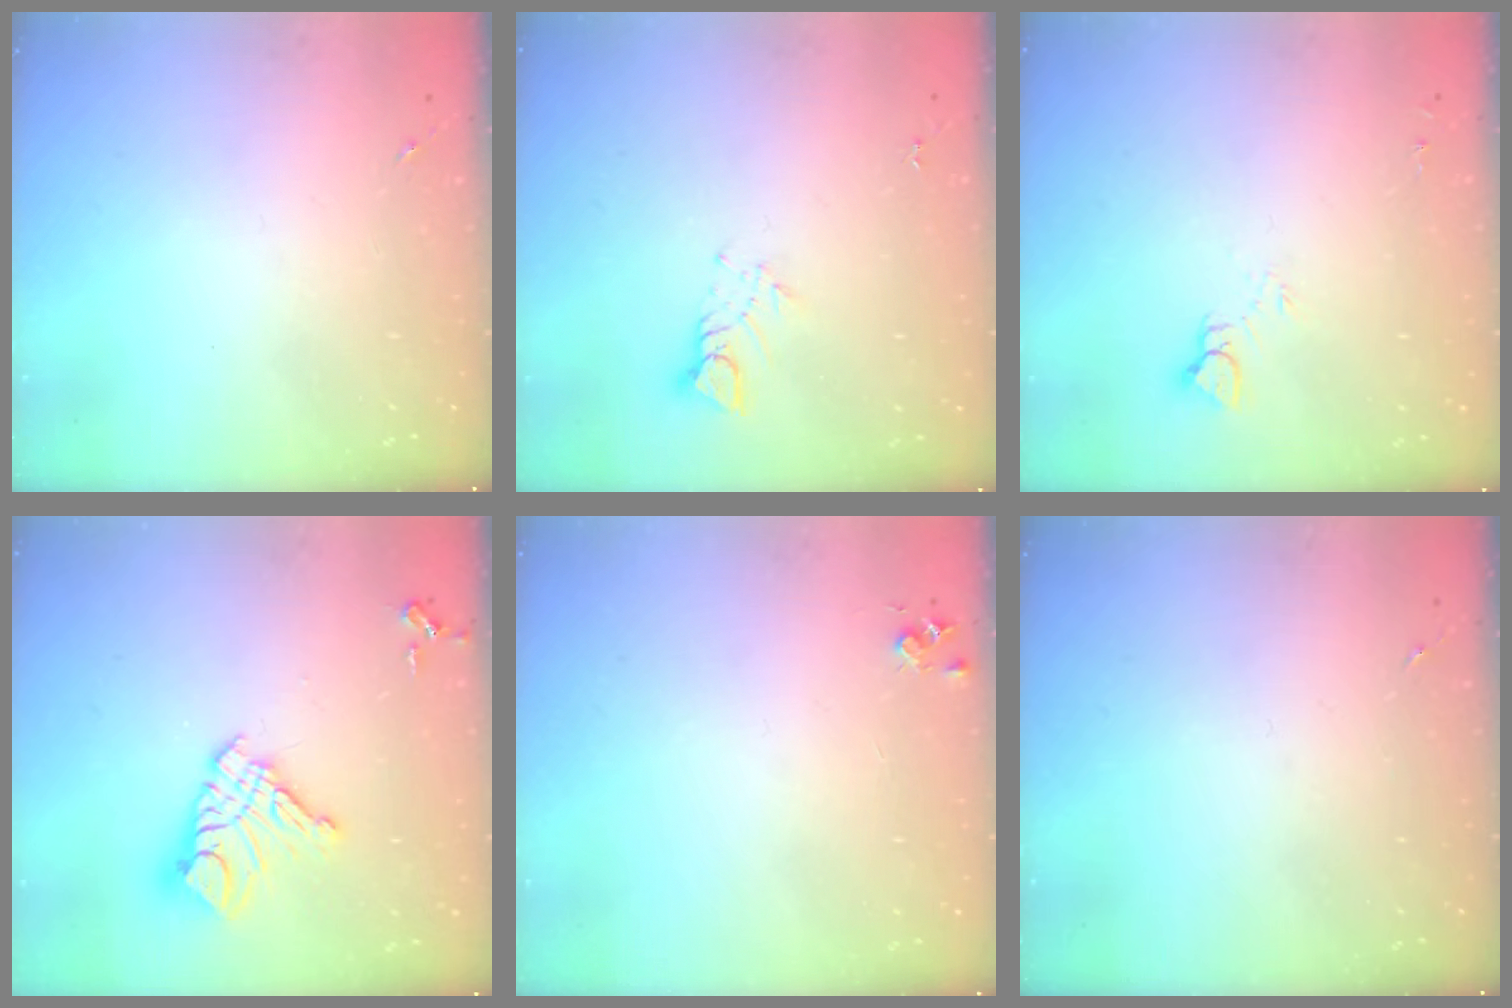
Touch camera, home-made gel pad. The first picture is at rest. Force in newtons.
{"total": 3.8, "press": 3.7, "slide": 0.3}
{"total": 5.3, "press": 5.3, "slide": 0.5}
{"total": 14.6, "press": 14.5, "slide": 1.6}
{"total": 4.4, "press": 4.4, "slide": 0.5}
{"total": 0.0}